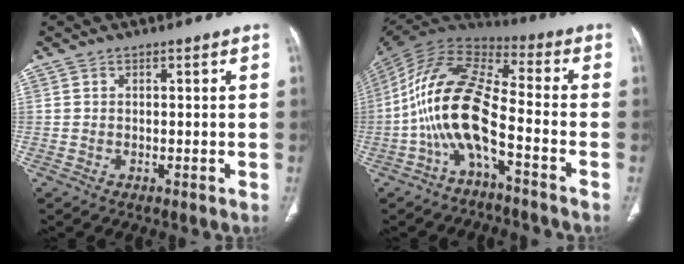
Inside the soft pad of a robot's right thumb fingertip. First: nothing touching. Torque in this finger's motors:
{"motor_torque": [1.65, 3.09, 2.44, -0.32, 0.82]}